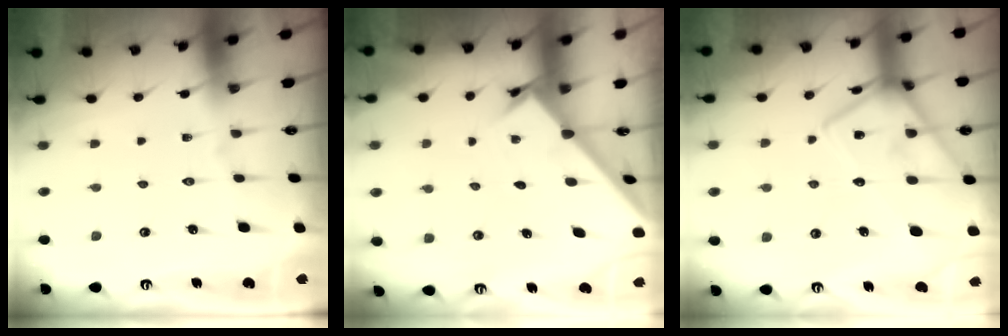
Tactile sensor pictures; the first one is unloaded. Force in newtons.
{"total": 1.6, "press": 1.6, "slide": 0.1}
{"total": 16.6, "press": 16.6, "slide": 1.1}